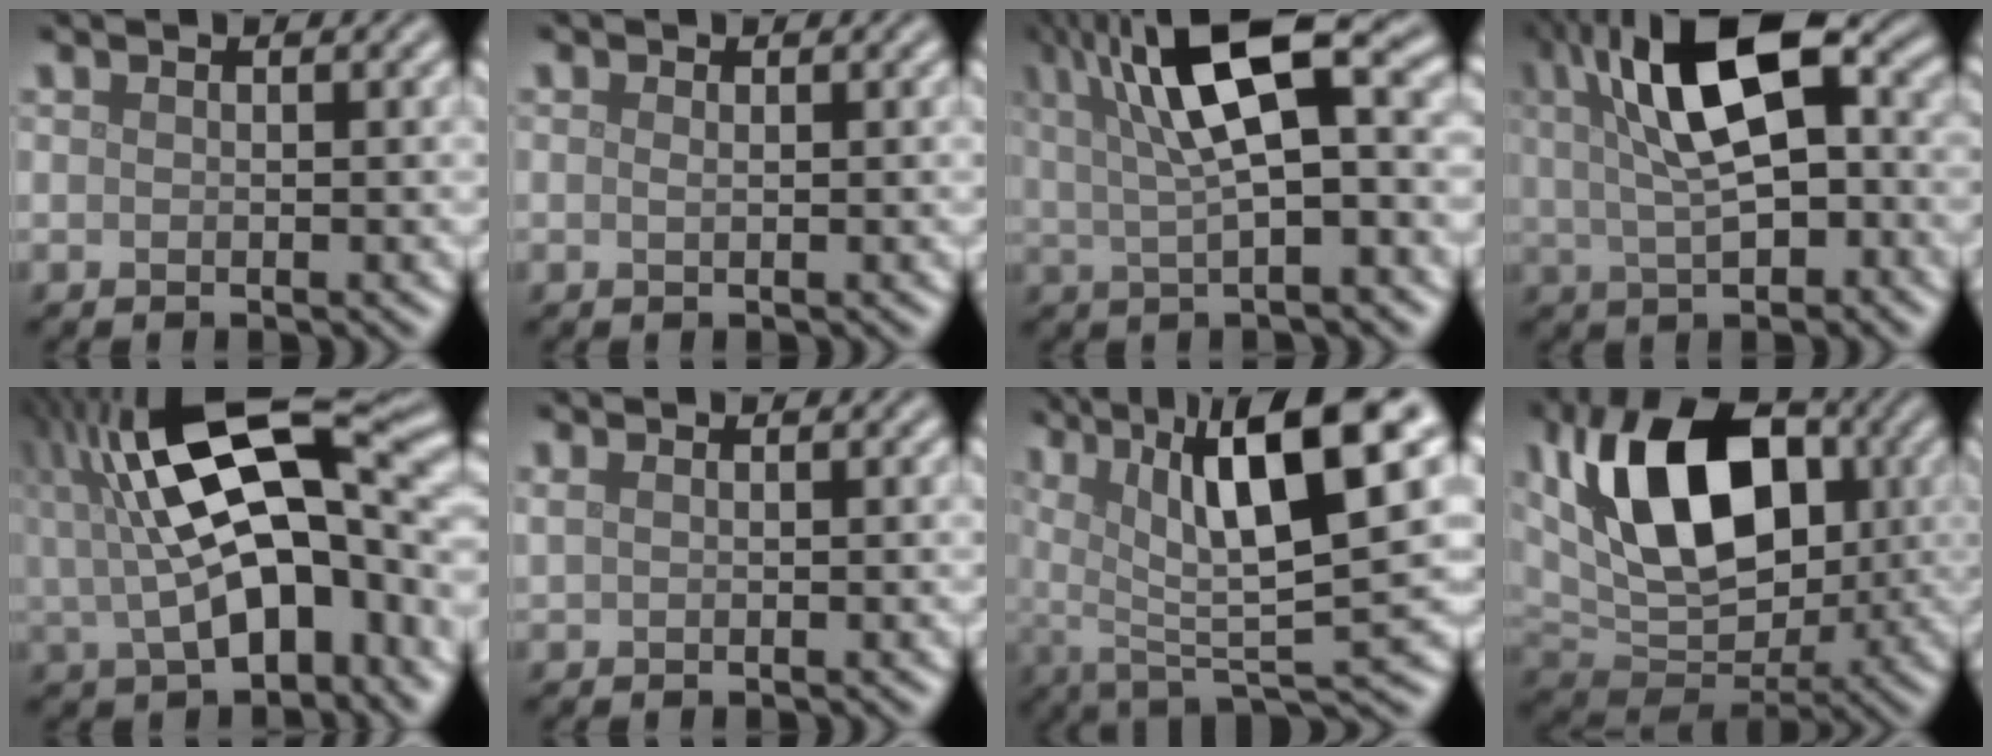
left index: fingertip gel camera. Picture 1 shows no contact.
{"total": 0.6, "force": [0.1, 0.4, 0.4], "torque": [-0.007, -0.001, 0.000]}
{"total": 10.9, "force": [3.1, 3.4, 9.9], "torque": [-0.160, 0.020, 0.049]}
{"total": 11.3, "force": [2.6, 4.8, 9.9], "torque": [-0.162, 0.018, 0.035]}
{"total": 16.7, "force": [2.2, 8.6, 14.2], "torque": [-0.240, 0.001, 0.043]}
{"total": 0.9, "force": [0.6, 0.4, 0.5], "torque": [-0.013, 0.001, 0.013]}
{"total": 12.9, "force": [3.9, 3.5, 11.8], "torque": [-0.181, 0.013, 0.067]}
{"total": 12.5, "force": [2.9, 7.7, 9.4], "torque": [-0.156, 0.010, 0.040]}